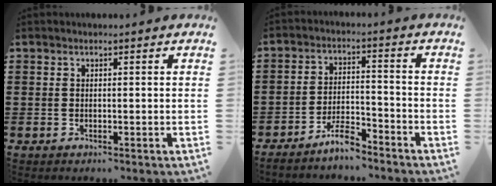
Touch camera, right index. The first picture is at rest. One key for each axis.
{"total": 5.3, "fx": -4.6, "fy": 0.8, "fz": 2.4, "tx": -0.054, "ty": 0.003, "tz": -0.090}